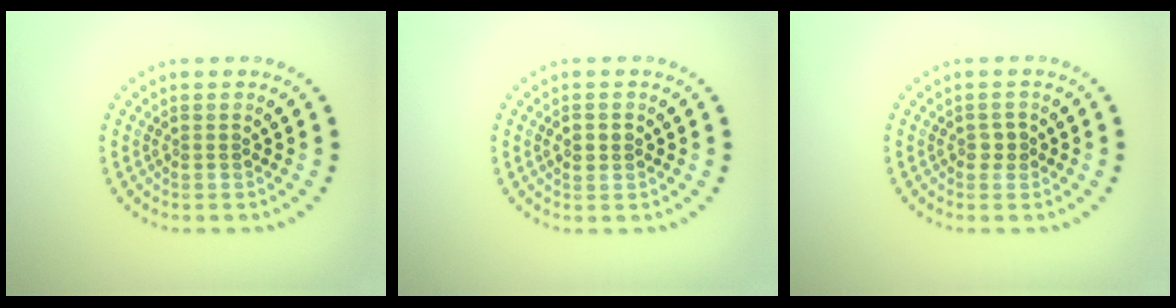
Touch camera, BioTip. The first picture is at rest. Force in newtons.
{"total": 1.7, "press": 1.7, "slide": 0.1}
{"total": 0.9, "press": 0.9, "slide": 0.2}